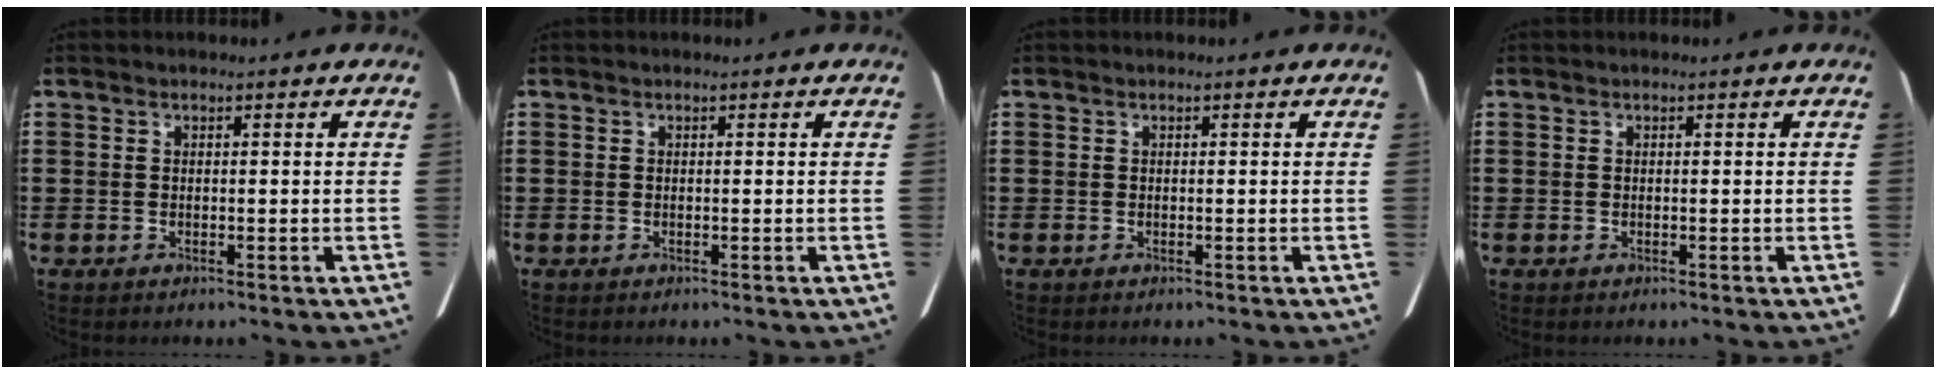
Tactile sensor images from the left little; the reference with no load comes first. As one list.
[{"total": 0.0}, {"total": 0.0}, {"total": 0.0}]